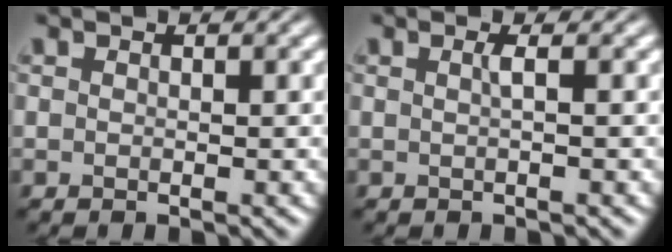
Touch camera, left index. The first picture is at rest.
{"total": 1.1, "force": [0.1, 0.3, 1.1], "torque": [-0.016, 0.004, -0.001]}